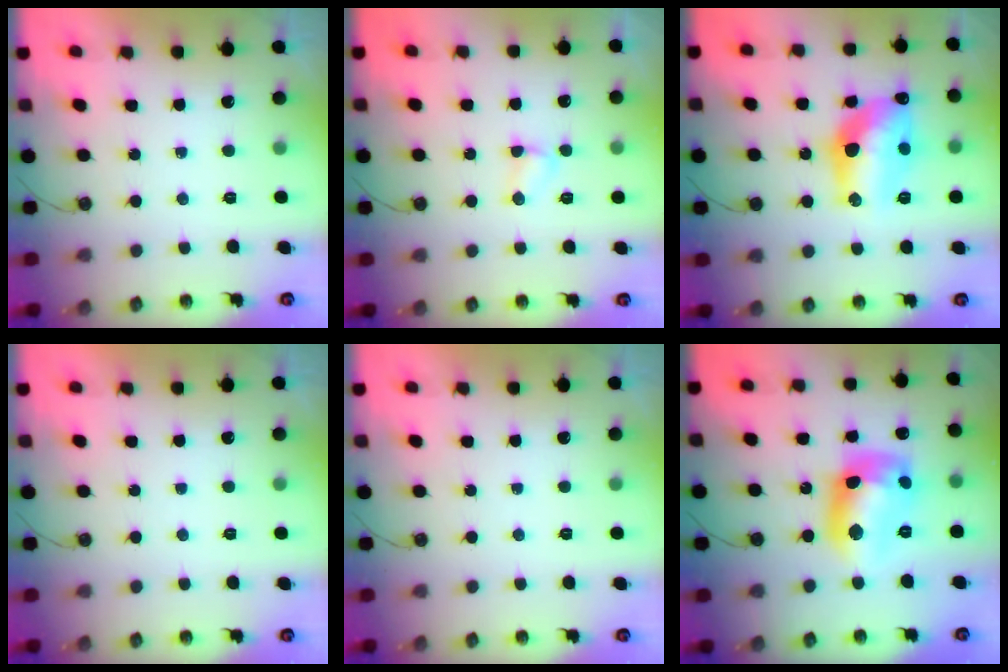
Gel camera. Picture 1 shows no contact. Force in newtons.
{"total": 2.9, "press": 2.9, "slide": 0.3}
{"total": 16.4, "press": 15.7, "slide": 4.6}
{"total": 0.0}
{"total": 0.0}
{"total": 13.6, "press": 13.6, "slide": 1.2}